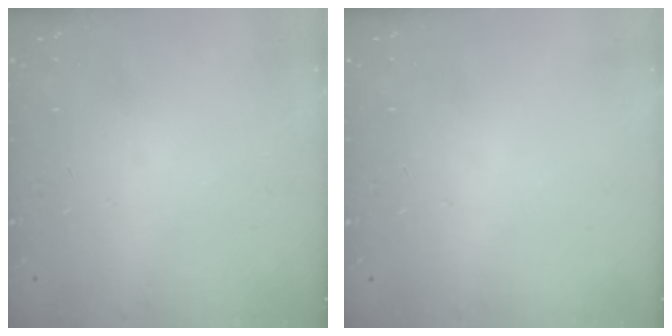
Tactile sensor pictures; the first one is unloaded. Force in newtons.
{"total": 0.0}